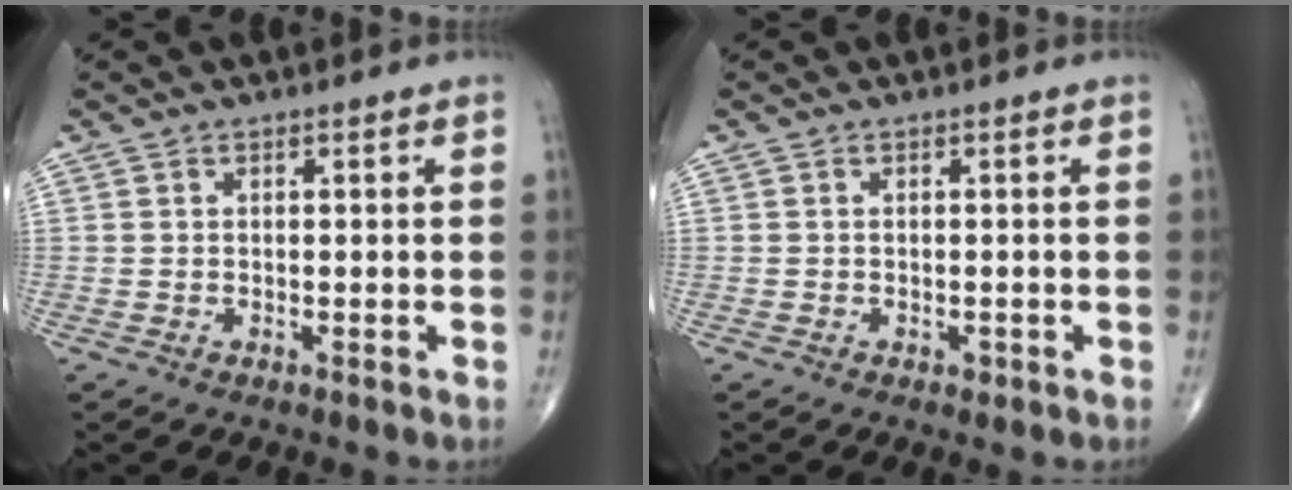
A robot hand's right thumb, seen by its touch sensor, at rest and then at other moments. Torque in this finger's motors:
{"motor_torque": [0.19, 0.23, -0.19, -0.29, 0.01]}